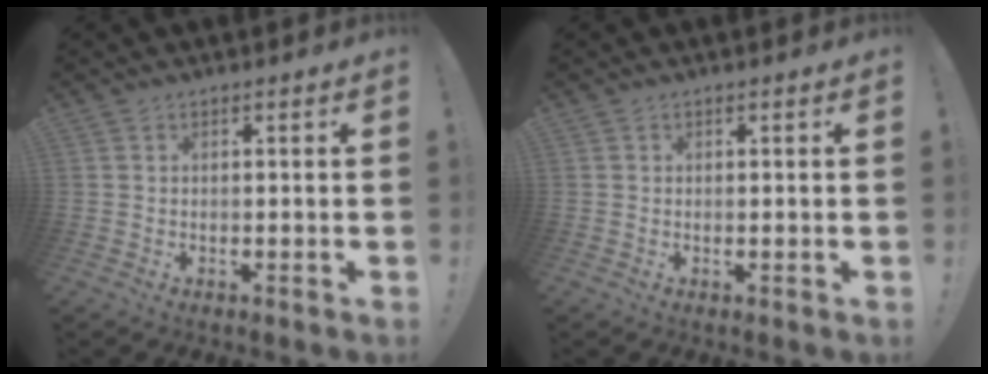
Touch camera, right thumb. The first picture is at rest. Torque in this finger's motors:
{"motor_torque": [-0.09, 0.25, -0.02, -0.52, 0.13]}